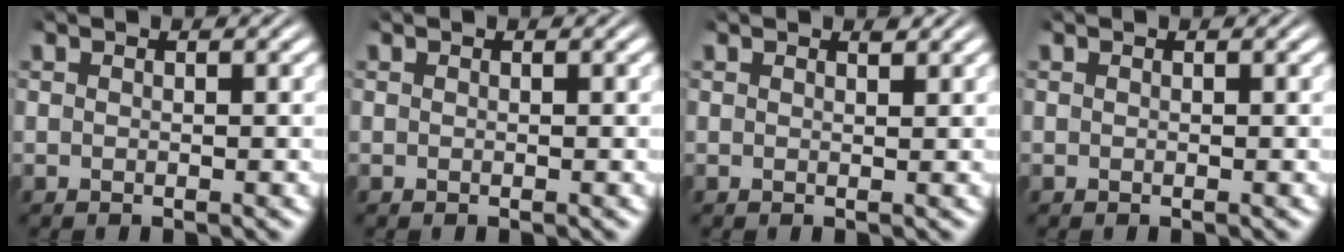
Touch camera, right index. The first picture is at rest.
{"total": 0.0}
{"total": 0.5, "force": [0.5, -0.2, 0.1], "torque": [0.002, -0.006, 0.010]}
{"total": 0.0}